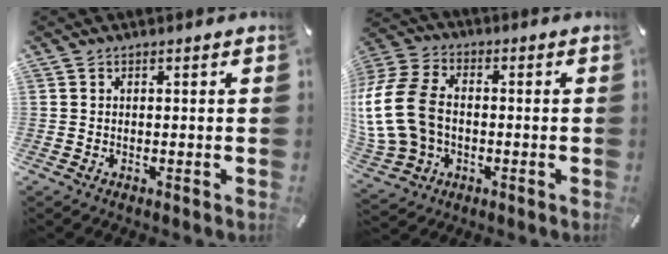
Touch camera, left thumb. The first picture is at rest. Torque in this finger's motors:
{"motor_torque": [2.00, 3.01, 2.51, 0.26, 0.33]}